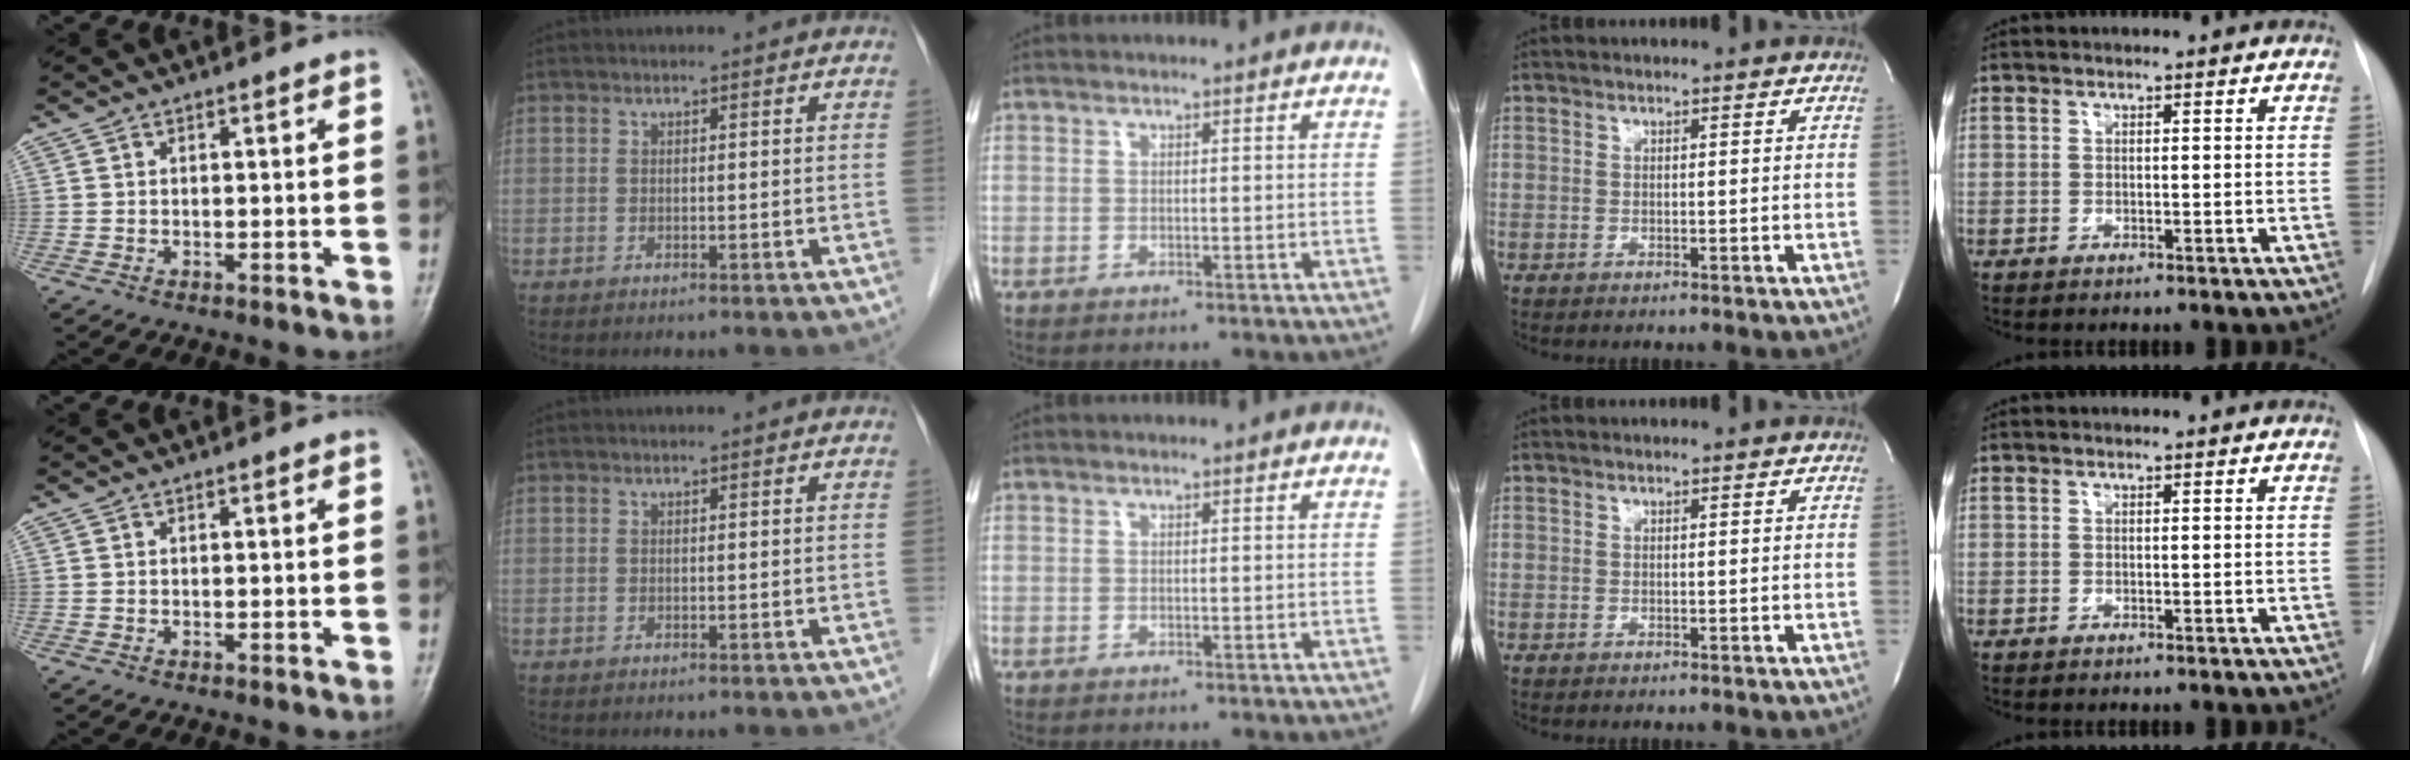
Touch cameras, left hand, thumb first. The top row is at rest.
{}